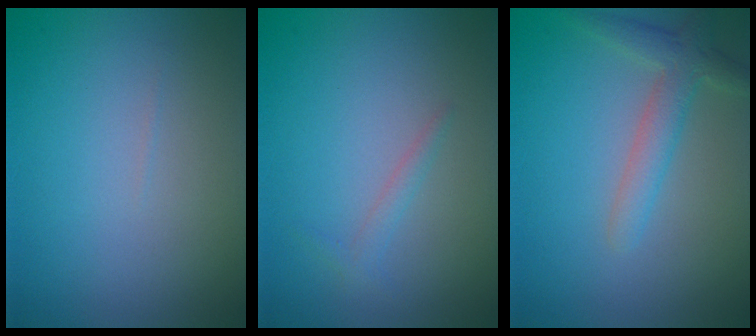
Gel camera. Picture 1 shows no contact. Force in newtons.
{"total": 1.0, "press": 1.0, "slide": 0.1}
{"total": 2.8, "press": 2.8, "slide": 0.3}